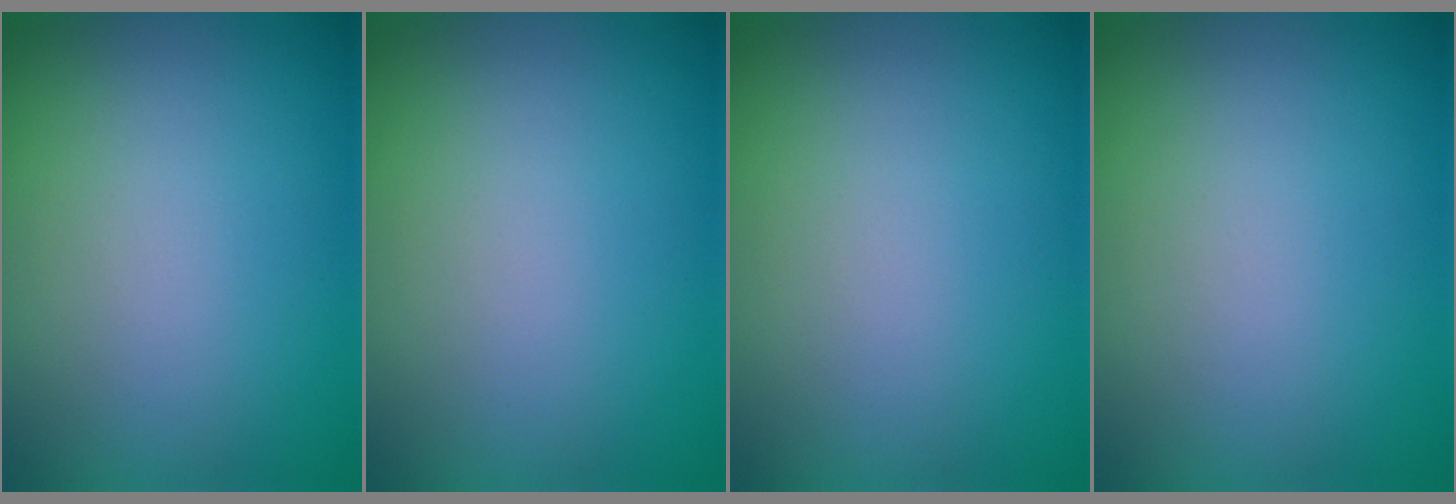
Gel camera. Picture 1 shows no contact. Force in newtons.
{"total": 0.0}
{"total": 0.0}
{"total": 0.0}